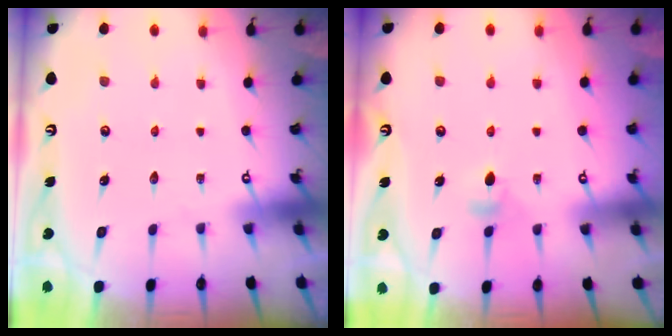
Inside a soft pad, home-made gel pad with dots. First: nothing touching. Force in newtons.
{"total": 3.7, "press": 3.6, "slide": 0.7}